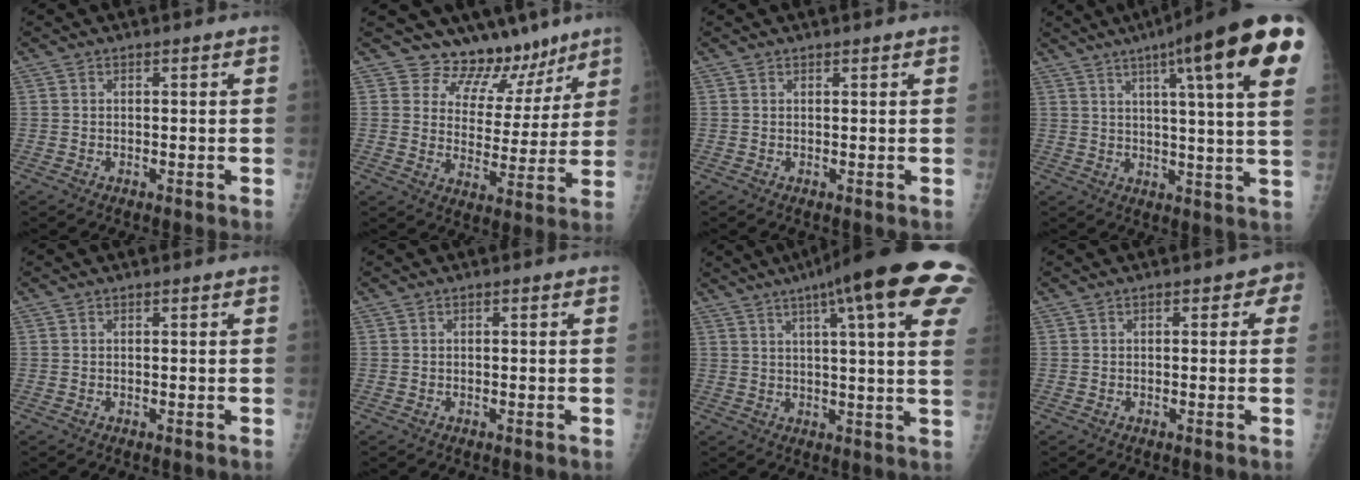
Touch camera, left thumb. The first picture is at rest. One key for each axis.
{"total": 11.3, "fx": 9.6, "fy": 5.7, "fz": 1.0, "tx": 0.028, "ty": -0.078, "tz": 0.137}
{"total": 0.5, "fx": 0.5, "fy": 0.0, "fz": 0.0, "tx": -0.003, "ty": -0.003, "tz": 0.008}
{"total": 23.4, "fx": 11.8, "fy": 2.7, "fz": 20.0, "tx": -0.258, "ty": -0.018, "tz": 0.142}
{"total": 0.0}
{"total": 0.0}
{"total": 23.6, "fx": 12.3, "fy": 3.9, "fz": 19.8, "tx": -0.254, "ty": 0.005, "tz": 0.150}
{"total": 2.2, "fx": 0.7, "fy": 1.3, "fz": 1.6, "tx": 0.004, "ty": 0.004, "tz": 0.001}